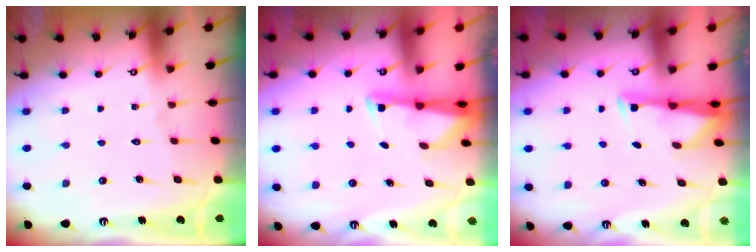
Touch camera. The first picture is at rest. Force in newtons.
{"total": 2.1, "press": 2.0, "slide": 0.3}
{"total": 3.0, "press": 2.9, "slide": 0.4}